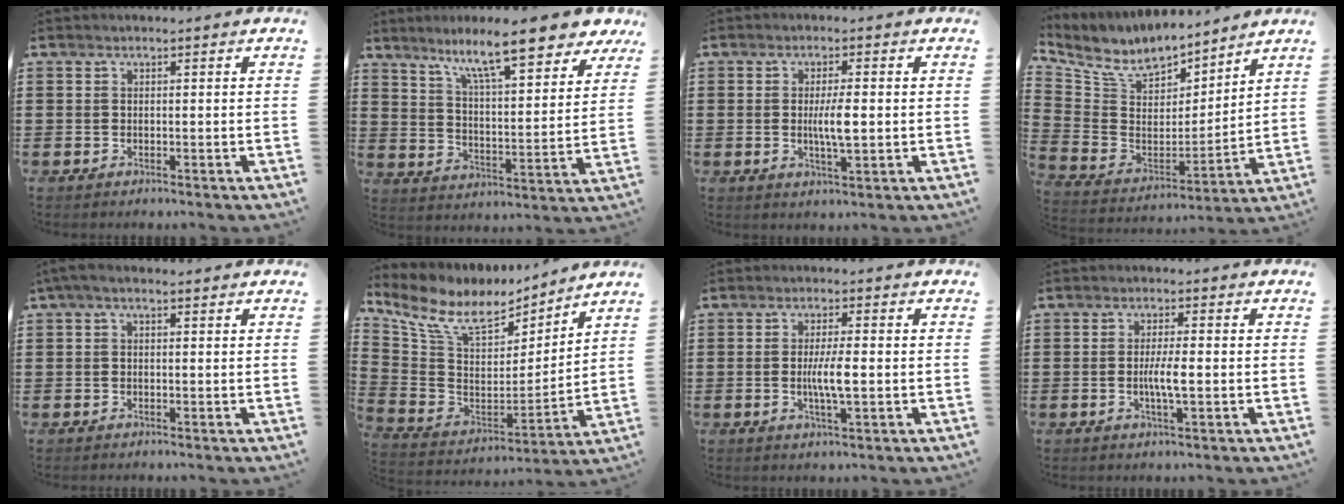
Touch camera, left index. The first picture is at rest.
{"total": 11.2, "force": [9.0, 1.3, 6.5], "torque": [-0.129, -0.043, 0.150]}
{"total": 4.3, "force": [0.0, 0.9, 4.2], "torque": [-0.076, 0.000, -0.003]}
{"total": 8.0, "force": [6.7, 3.6, 2.5], "torque": [-0.092, -0.040, 0.120]}
{"total": 1.5, "force": [0.3, 0.4, 1.4], "torque": [-0.026, 0.002, 0.005]}
{"total": 10.0, "force": [7.2, 4.7, 5.2], "torque": [-0.138, -0.038, 0.128]}
{"total": 4.5, "force": [-0.3, 0.8, 4.4], "torque": [-0.085, -0.002, -0.011]}
{"total": 3.8, "force": [-0.4, 0.6, 3.7], "torque": [-0.073, -0.003, -0.011]}